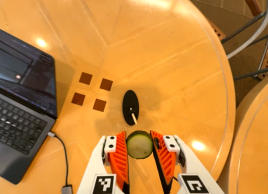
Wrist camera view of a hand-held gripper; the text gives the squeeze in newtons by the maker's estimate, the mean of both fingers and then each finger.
{"total": 10.1, "left": 10.4, "right": 9.9}